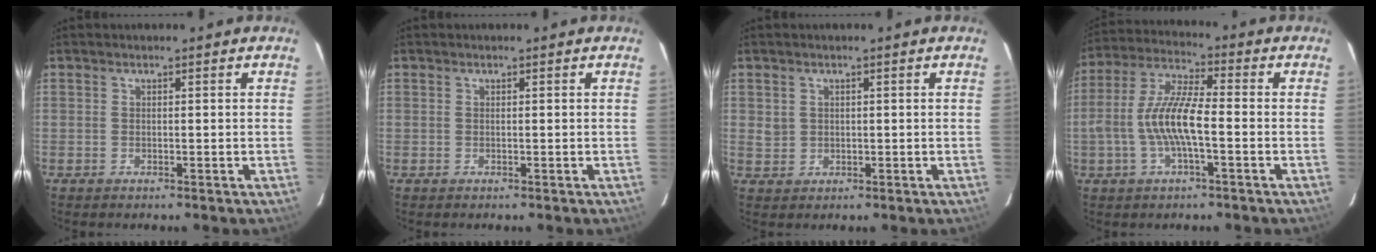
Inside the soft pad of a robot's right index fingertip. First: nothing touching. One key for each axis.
{"total": 0.0}
{"total": 2.3, "fx": 0.5, "fy": 2.2, "fz": 0.6, "tx": -0.008, "ty": 0.005, "tz": 0.011}
{"total": 10.8, "fx": -2.3, "fy": 2.7, "fz": 10.2, "tx": -0.216, "ty": 0.005, "tz": -0.044}